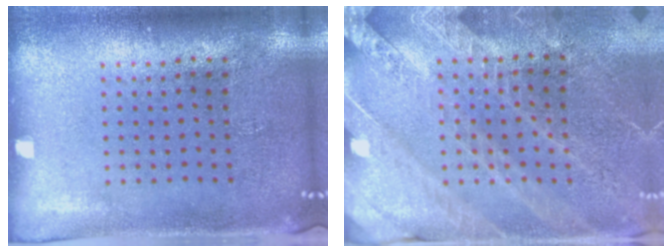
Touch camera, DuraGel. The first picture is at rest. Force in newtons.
{"total": 2.7, "press": 2.7, "slide": 0.5}